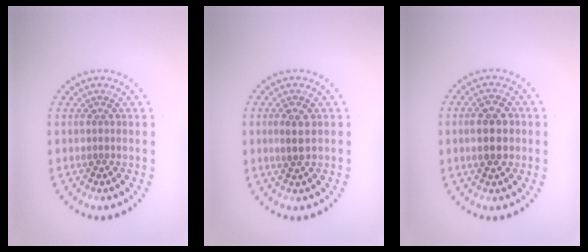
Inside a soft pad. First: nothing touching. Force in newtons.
{"total": 1.7, "press": 1.7, "slide": 0.3}
{"total": 4.1, "press": 4.1, "slide": 0.2}